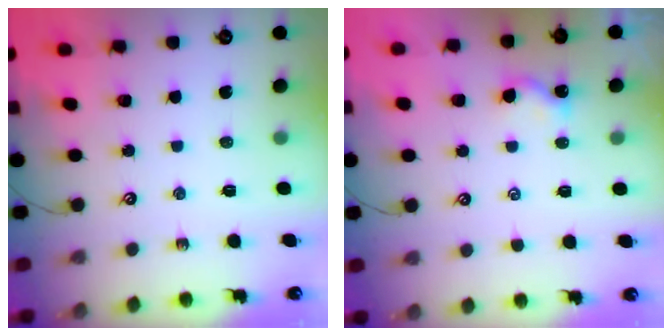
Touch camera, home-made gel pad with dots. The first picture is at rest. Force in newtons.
{"total": 1.1, "press": 1.0, "slide": 0.5}